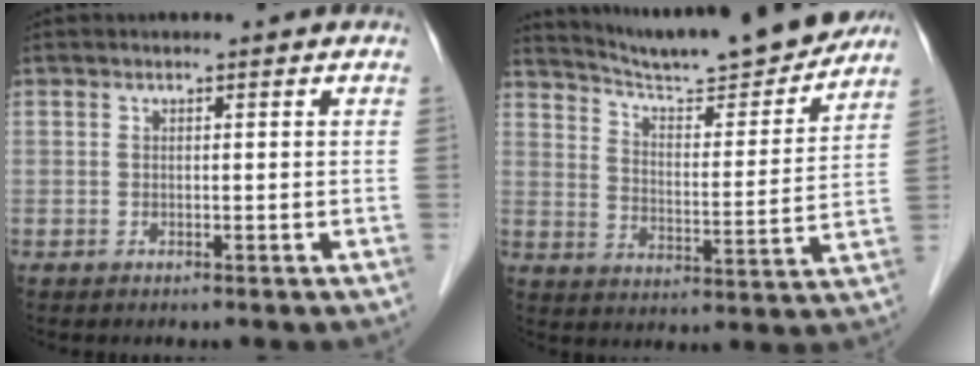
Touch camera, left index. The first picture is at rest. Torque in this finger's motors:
{"motor_torque": [-0.02, -0.26, 0.24, 0.05]}